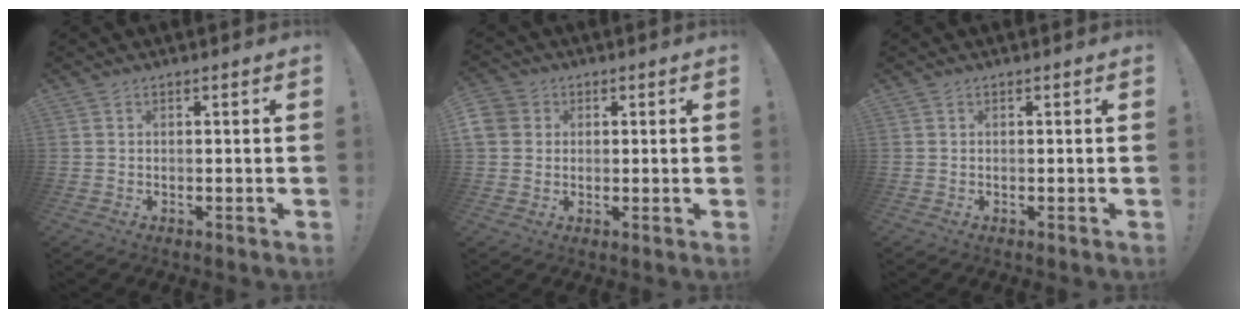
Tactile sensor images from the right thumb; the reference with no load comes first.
{"total": 5.4, "force": [1.3, 4.9, 1.9], "torque": [-0.036, 0.003, 0.024]}
{"total": 0.0}